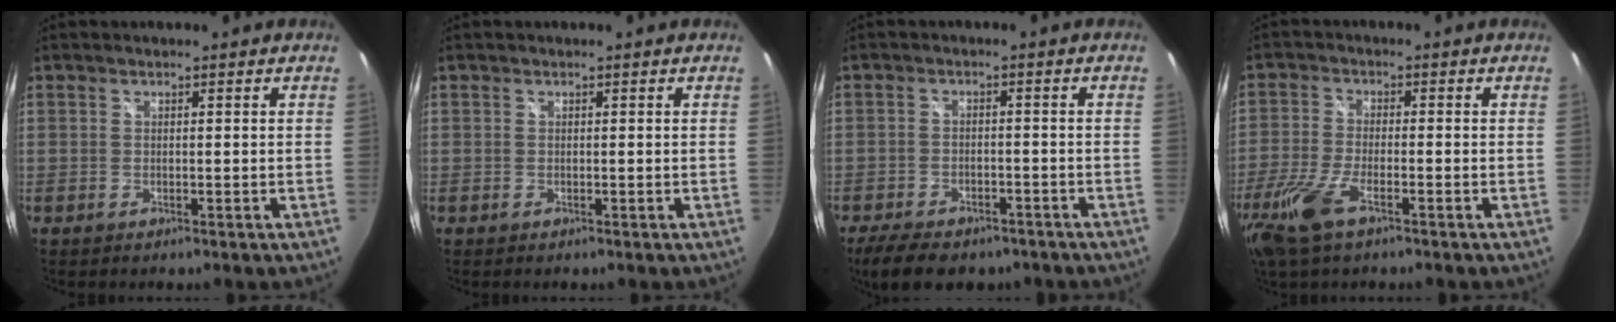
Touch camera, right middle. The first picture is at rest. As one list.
[{"total": 0.0}, {"total": 11.4, "force": [-8.8, 4.9, 5.5], "torque": [-0.123, -0.013, -0.132]}, {"total": 8.8, "force": [-5.3, 2.5, 6.6], "torque": [-0.160, -0.018, -0.107]}]